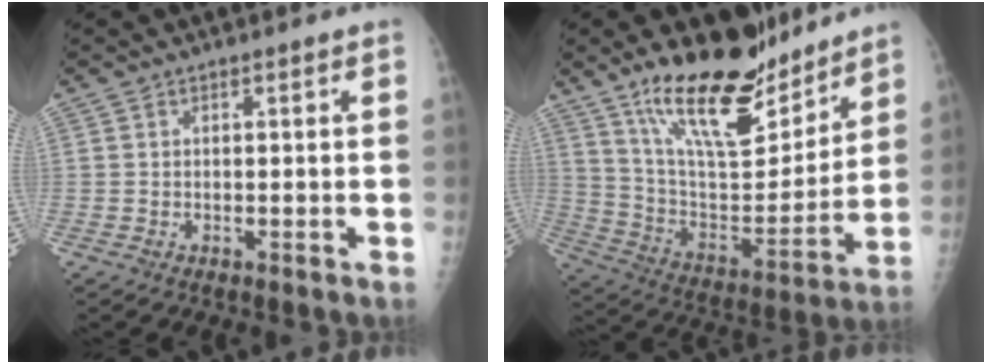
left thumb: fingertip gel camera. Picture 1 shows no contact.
{"total": 22.3, "force": [16.2, 8.3, 12.9], "torque": [-0.169, -0.096, 0.279]}